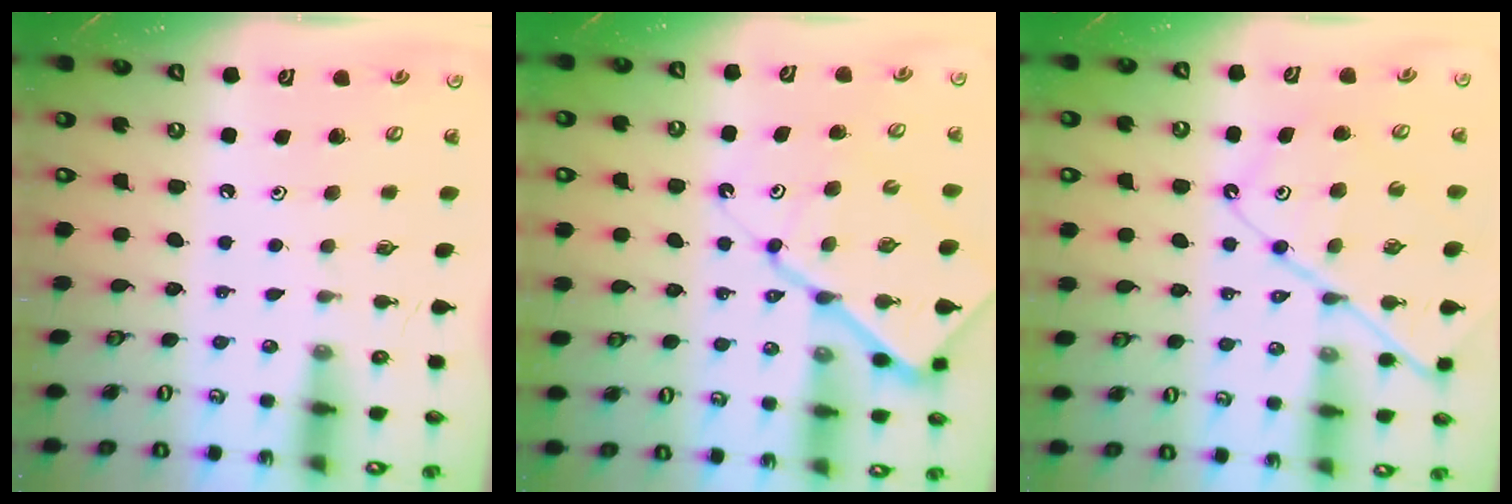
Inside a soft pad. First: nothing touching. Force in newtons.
{"total": 14.9, "press": 14.8, "slide": 1.8}
{"total": 12.1, "press": 12.0, "slide": 1.4}